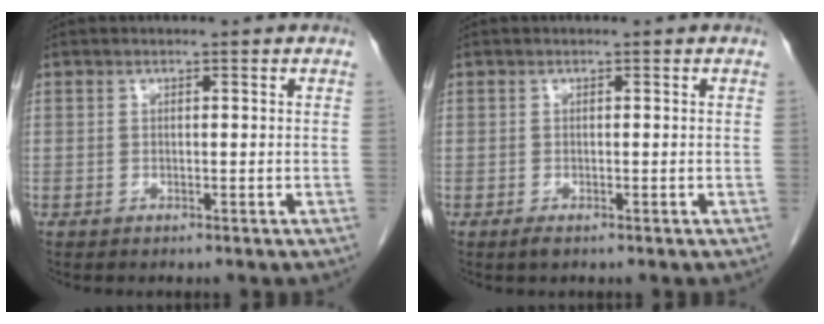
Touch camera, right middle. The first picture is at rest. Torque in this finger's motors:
{"motor_torque": [0.46, 0.02, 0.03, -0.01]}